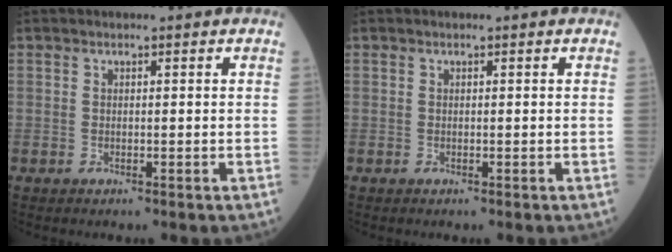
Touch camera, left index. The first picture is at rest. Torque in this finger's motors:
{"motor_torque": [-0.17, 0.21, -0.01, -0.01]}